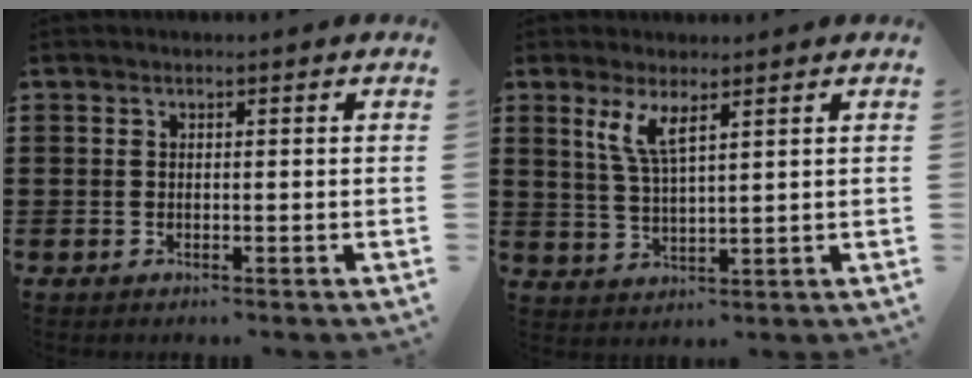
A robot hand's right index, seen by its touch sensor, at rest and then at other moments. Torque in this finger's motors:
{"motor_torque": [0.67, 0.53, 0.41, 0.14]}